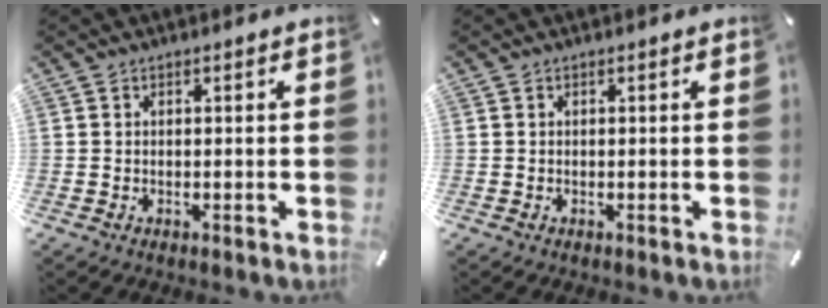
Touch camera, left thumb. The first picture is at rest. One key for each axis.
{"total": 0.0}